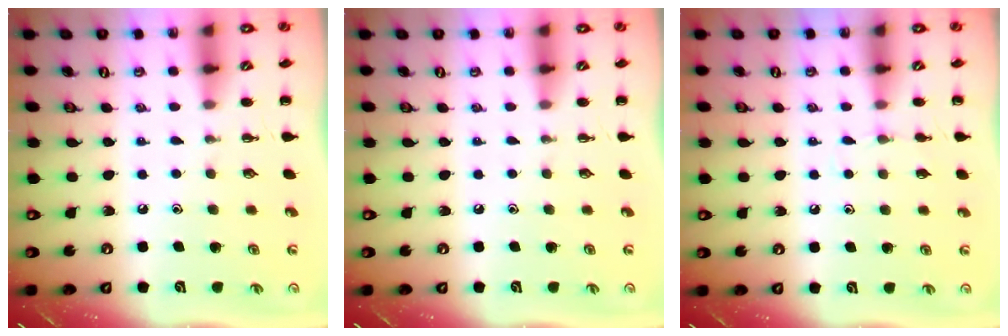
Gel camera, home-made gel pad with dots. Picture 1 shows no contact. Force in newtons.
{"total": 0.0}
{"total": 4.0, "press": 3.8, "slide": 1.4}